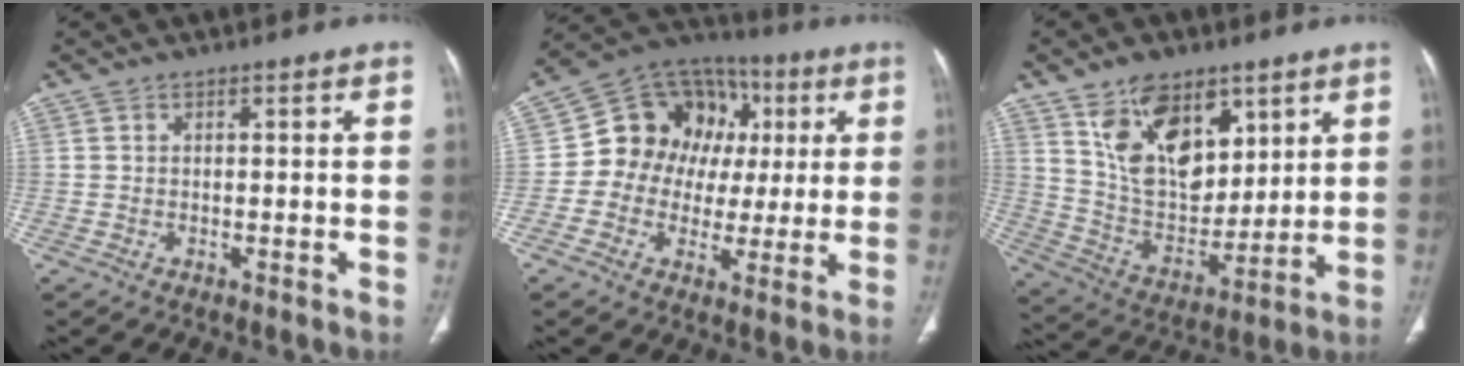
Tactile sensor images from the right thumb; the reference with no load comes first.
{"total": 16.6, "force": [2.0, 14.1, 8.5], "torque": [-0.080, 0.037, 0.031]}
{"total": 17.2, "force": [8.9, 10.2, 10.5], "torque": [-0.131, -0.052, 0.177]}